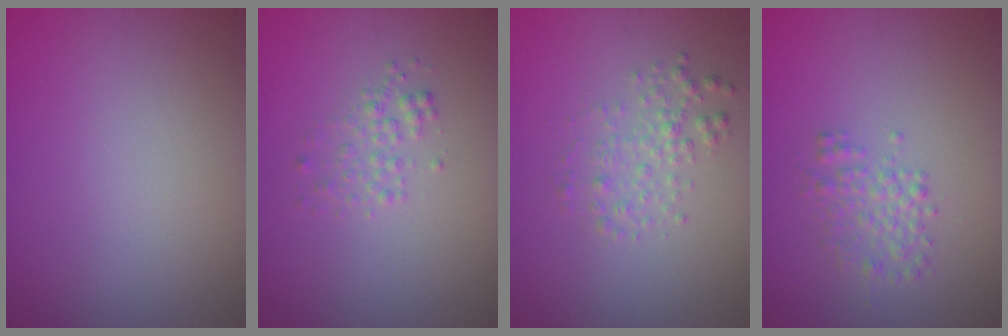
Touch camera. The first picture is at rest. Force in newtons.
{"total": 1.5, "press": 1.5, "slide": 0.0}
{"total": 2.0, "press": 2.0, "slide": 0.1}
{"total": 2.0, "press": 2.0, "slide": 0.0}